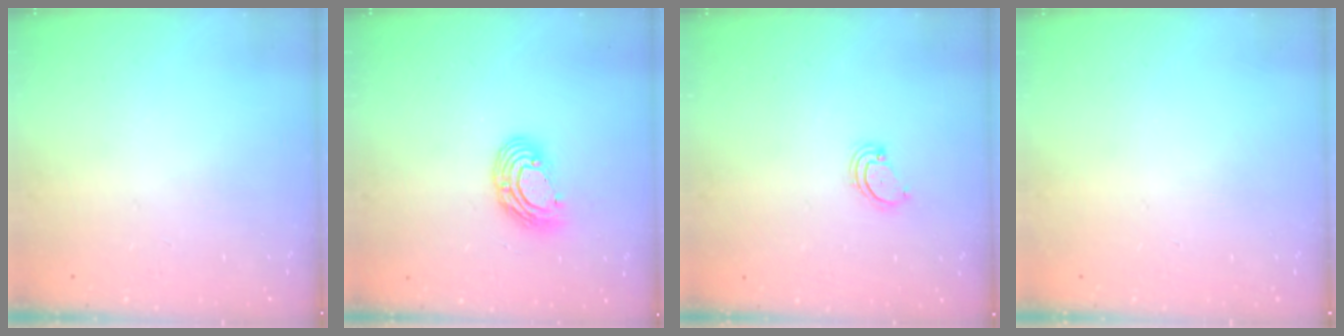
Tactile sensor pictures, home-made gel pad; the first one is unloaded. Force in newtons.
{"total": 9.5, "press": 9.5, "slide": 0.7}
{"total": 3.0, "press": 3.0, "slide": 0.4}
{"total": 0.0}